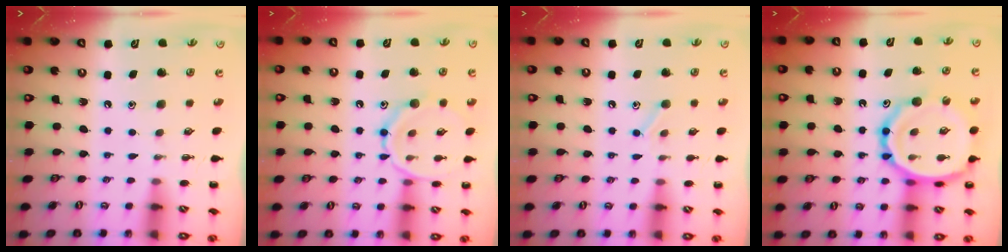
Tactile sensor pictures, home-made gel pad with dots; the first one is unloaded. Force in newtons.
{"total": 12.6, "press": 12.6, "slide": 0.6}
{"total": 7.8, "press": 7.6, "slide": 1.7}
{"total": 19.1, "press": 18.9, "slide": 2.8}